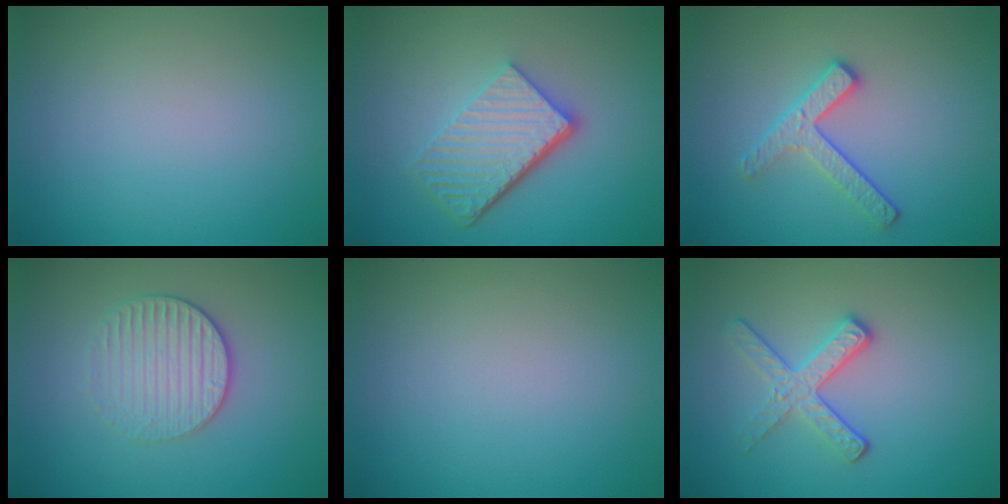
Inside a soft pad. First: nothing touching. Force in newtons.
{"total": 5.7, "press": 4.0, "slide": 4.1}
{"total": 2.8, "press": 2.5, "slide": 1.3}
{"total": 3.0, "press": 2.7, "slide": 1.3}
{"total": 0.0}
{"total": 2.9, "press": 2.6, "slide": 1.3}